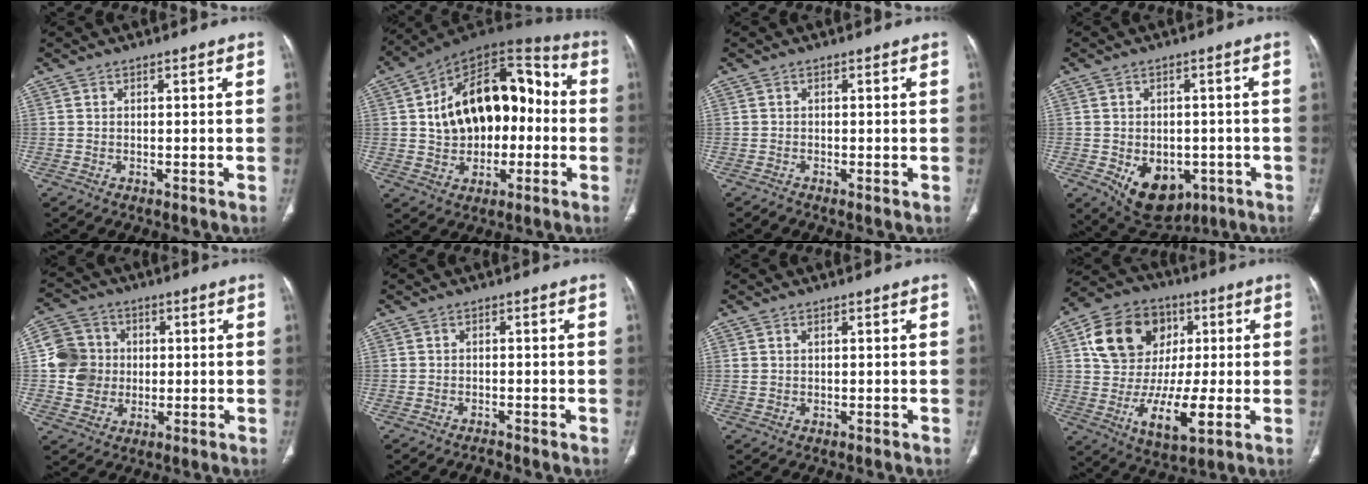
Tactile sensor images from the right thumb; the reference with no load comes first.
{"total": 22.4, "force": [0.8, 14.2, 17.2], "torque": [-0.240, 0.042, 0.013]}
{"total": 0.6, "force": [-0.4, 0.1, 0.4], "torque": [-0.008, -0.004, -0.012]}
{"total": 11.8, "force": [-4.2, 8.1, 7.5], "torque": [-0.086, 0.004, -0.043]}
{"total": 9.9, "force": [0.2, 9.3, 3.4], "torque": [-0.045, 0.014, 0.003]}
{"total": 0.9, "force": [-0.9, 0.0, 0.2], "torque": [-0.010, 0.003, -0.016]}
{"total": 0.8, "force": [0.4, 0.4, 0.5], "torque": [-0.012, 0.007, 0.013]}
{"total": 19.0, "force": [2.3, 13.8, 12.9], "torque": [-0.194, 0.003, 0.040]}